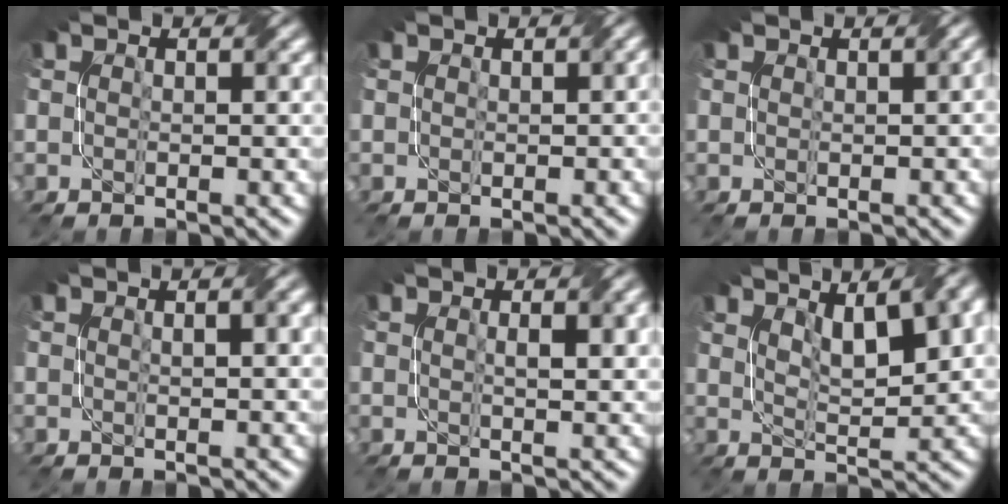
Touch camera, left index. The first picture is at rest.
{"total": 0.5, "force": [-0.5, 0.1, 0.1], "torque": [0.002, 0.003, -0.007]}
{"total": 0.6, "force": [-0.1, -0.1, 0.6], "torque": [-0.005, 0.008, 0.001]}
{"total": 2.3, "force": [0.8, 0.6, 2.1], "torque": [-0.023, 0.003, 0.013]}
{"total": 2.9, "force": [0.6, 0.8, 2.7], "torque": [-0.035, 0.003, 0.011]}
{"total": 7.4, "force": [3.3, 2.6, 6.1], "torque": [-0.081, 0.012, 0.052]}